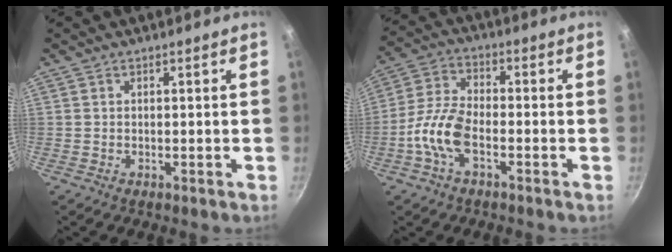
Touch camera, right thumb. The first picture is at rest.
{"total": 9.1, "force": [-3.5, 4.1, 7.4], "torque": [-0.154, 0.028, -0.081]}